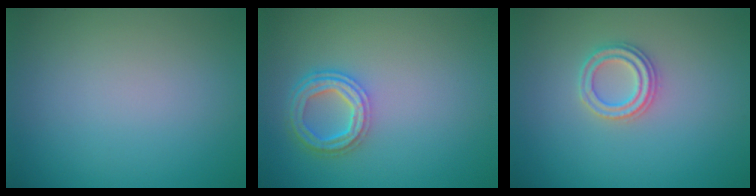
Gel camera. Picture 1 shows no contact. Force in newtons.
{"total": 3.9, "press": 3.1, "slide": 2.4}
{"total": 2.3, "press": 2.3, "slide": 0.3}